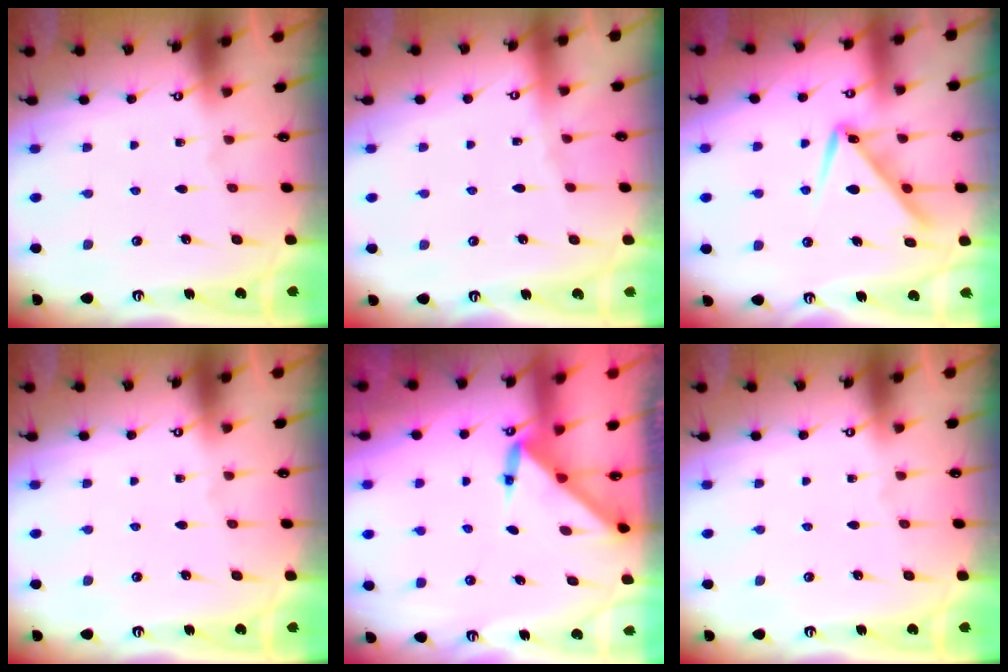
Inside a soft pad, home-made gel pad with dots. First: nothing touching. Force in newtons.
{"total": 2.2, "press": 2.1, "slide": 0.5}
{"total": 10.3, "press": 10.3, "slide": 0.4}
{"total": 0.0}
{"total": 2.9, "press": 2.9, "slide": 0.2}
{"total": 0.0}